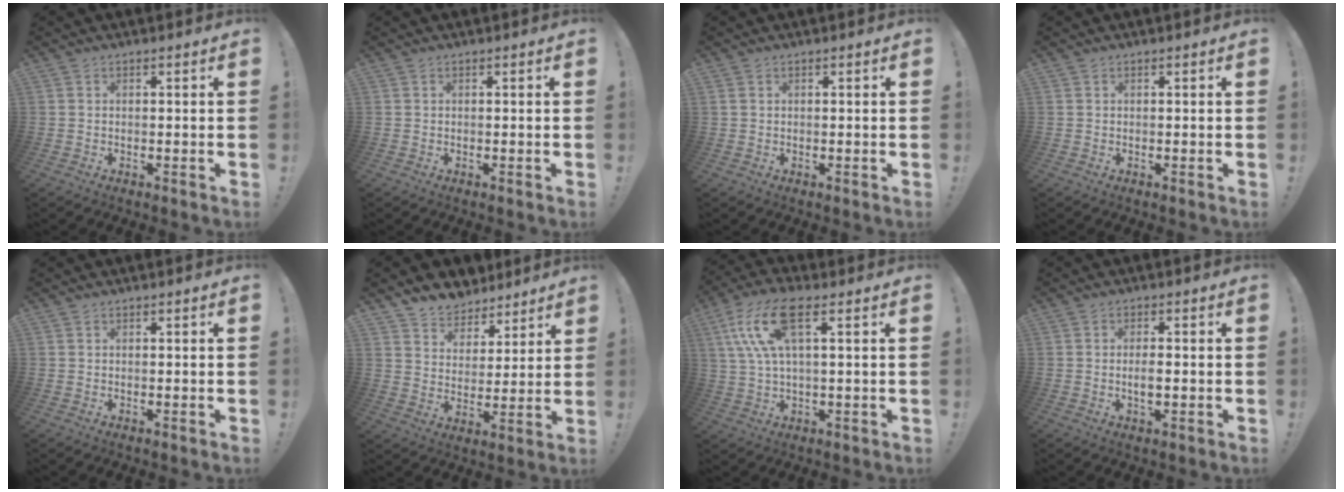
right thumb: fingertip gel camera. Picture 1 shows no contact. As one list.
[{"total": 0.0}, {"total": 0.9, "force": [0.4, 0.7, 0.4], "torque": [-0.013, 0.004, 0.008]}, {"total": 0.0}, {"total": 0.0}, {"total": 7.5, "force": [5.9, 4.6, 0.6], "torque": [-0.017, -0.053, 0.117]}, {"total": 13.6, "force": [5.0, 4.9, 11.7], "torque": [-0.224, -0.001, 0.090]}, {"total": 3.2, "force": [-0.6, 1.0, 3.0], "torque": [-0.035, -0.003, -0.013]}]